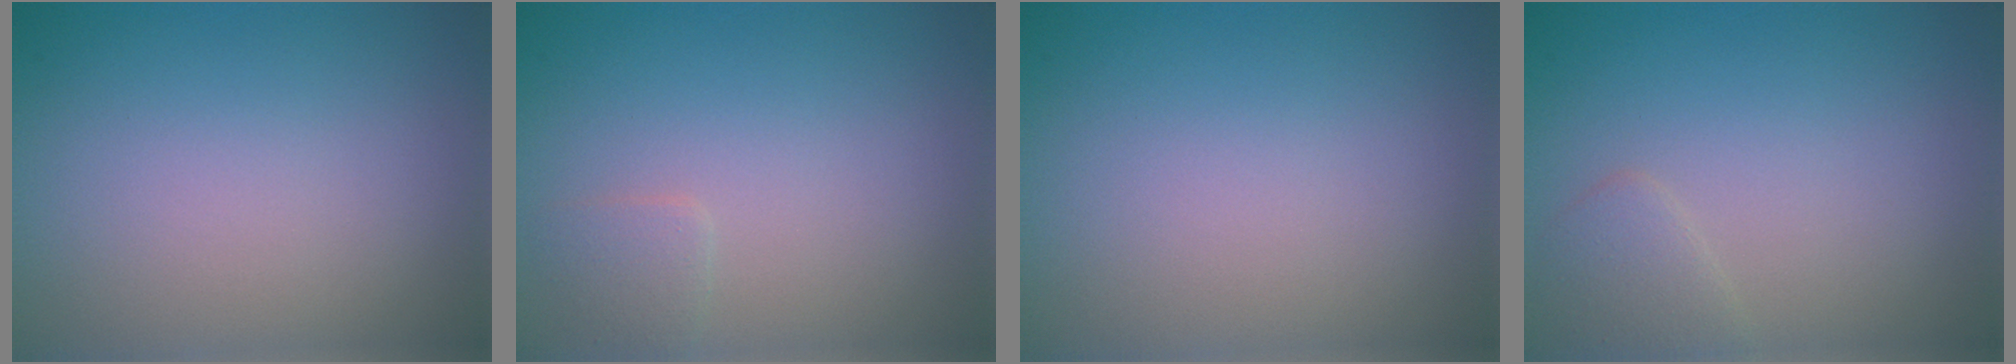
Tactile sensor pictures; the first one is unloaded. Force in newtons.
{"total": 1.0, "press": 1.0, "slide": 0.0}
{"total": 0.0}
{"total": 1.4, "press": 1.4, "slide": 0.1}